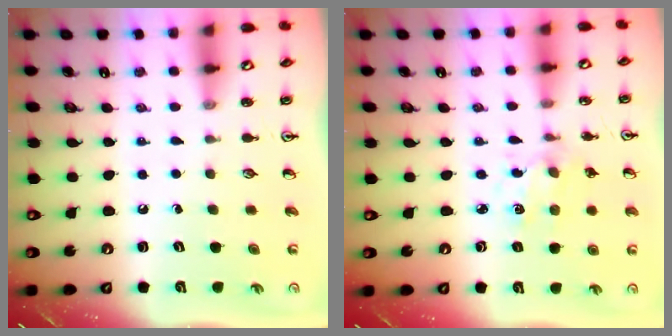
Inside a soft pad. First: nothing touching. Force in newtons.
{"total": 1.3, "press": 1.3, "slide": 0.1}